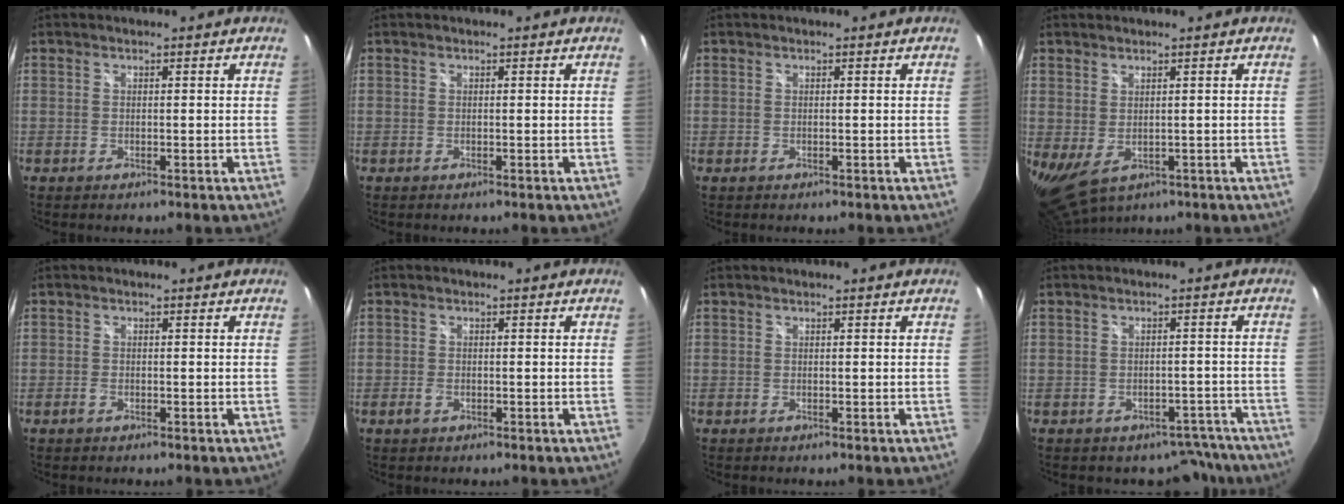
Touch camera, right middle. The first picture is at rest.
{"total": 0.0}
{"total": 0.0}
{"total": 4.8, "force": [-0.6, 2.3, 4.2], "torque": [-0.072, -0.021, -0.001]}
{"total": 1.1, "force": [-0.6, 0.6, 0.6], "torque": [-0.013, -0.001, -0.012]}
{"total": 1.6, "force": [-0.7, 1.0, 0.9], "torque": [-0.020, -0.001, -0.014]}
{"total": 0.0}
{"total": 5.2, "force": [-4.3, 2.9, 0.8], "torque": [0.001, 0.029, -0.039]}